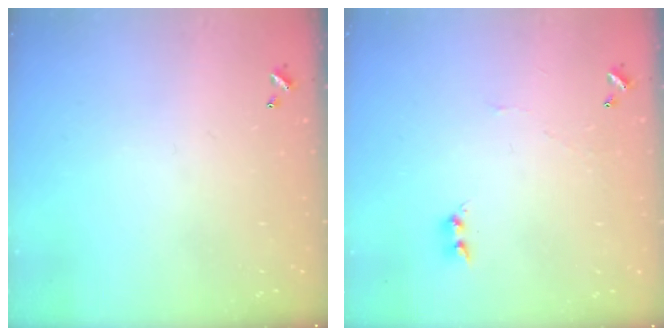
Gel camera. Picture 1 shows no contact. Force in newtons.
{"total": 4.2, "press": 4.2, "slide": 0.5}